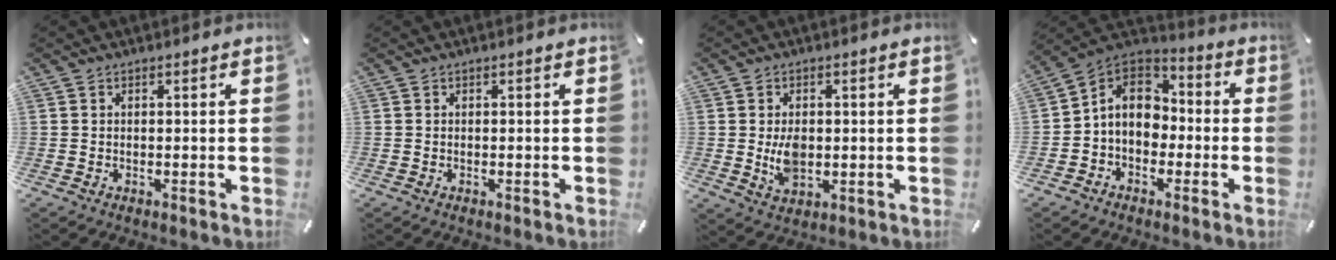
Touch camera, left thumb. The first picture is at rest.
{"total": 0.0}
{"total": 6.1, "force": [0.2, 4.0, 4.6], "torque": [-0.084, -0.009, -0.003]}
{"total": 10.0, "force": [-0.4, 8.6, 5.2], "torque": [-0.106, 0.021, -0.006]}